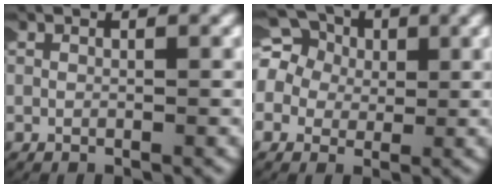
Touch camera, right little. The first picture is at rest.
{"total": 11.1, "force": [2.7, 9.7, 4.7], "torque": [-0.126, -0.001, 0.023]}